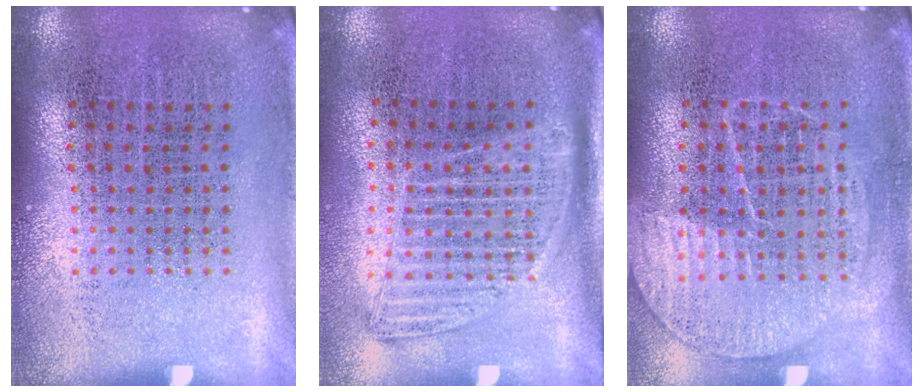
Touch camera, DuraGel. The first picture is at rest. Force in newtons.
{"total": 1.4, "press": 1.2, "slide": 0.7}
{"total": 1.3, "press": 1.3, "slide": 0.3}